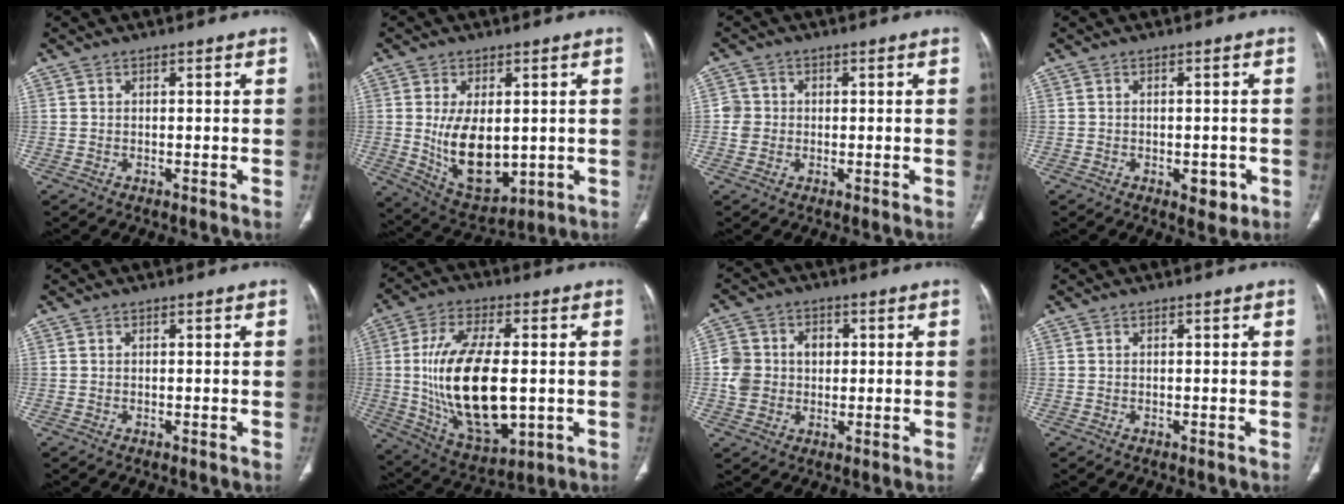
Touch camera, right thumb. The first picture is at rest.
{"total": 12.8, "force": [0.0, 7.2, 10.7], "torque": [-0.166, -0.018, 0.026]}
{"total": 3.0, "force": [-0.1, 3.0, 0.7], "torque": [0.004, 0.007, -0.004]}
{"total": 3.6, "force": [-1.3, 2.0, 2.7], "torque": [-0.022, 0.002, -0.009]}
{"total": 0.0}
{"total": 21.3, "force": [-0.5, 10.2, 18.7], "torque": [-0.344, -0.010, 0.007]}
{"total": 8.8, "force": [0.5, 7.7, 4.3], "torque": [-0.055, 0.014, 0.007]}
{"total": 0.0}